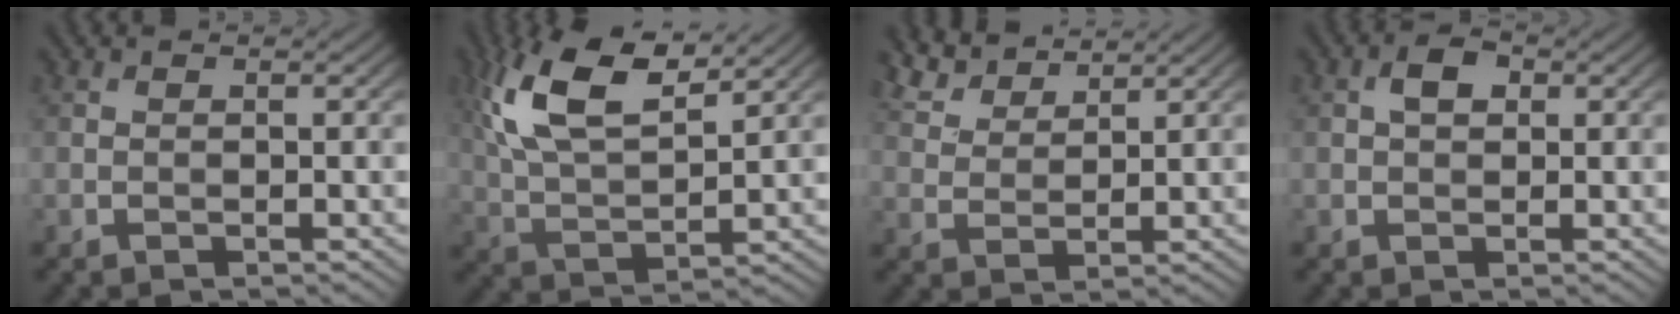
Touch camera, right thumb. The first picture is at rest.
{"total": 12.1, "force": [6.2, 4.9, 9.2], "torque": [-0.210, 0.010, 0.119]}
{"total": 4.8, "force": [4.2, 1.4, 1.8], "torque": [-0.052, 0.007, 0.092]}
{"total": 2.7, "force": [0.7, 1.7, 1.9], "torque": [-0.035, 0.006, 0.009]}